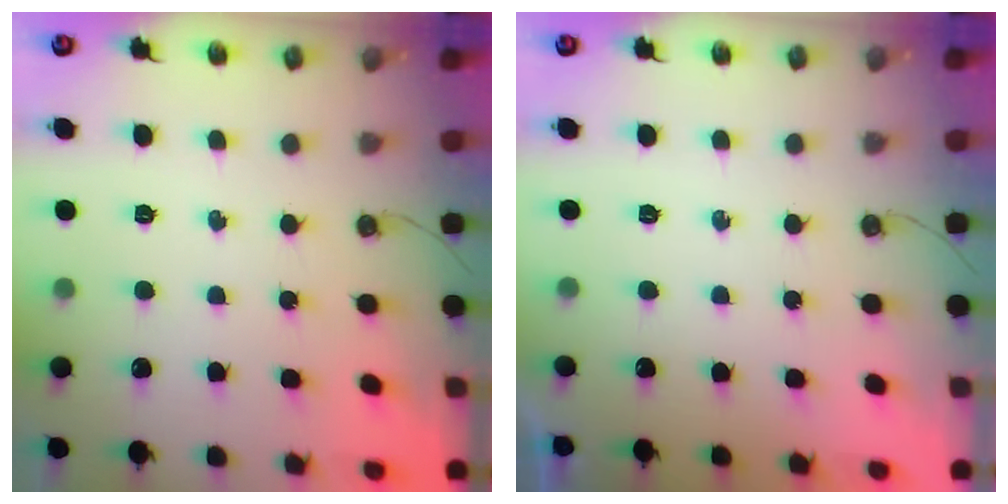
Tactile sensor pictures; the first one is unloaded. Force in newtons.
{"total": 0.0}